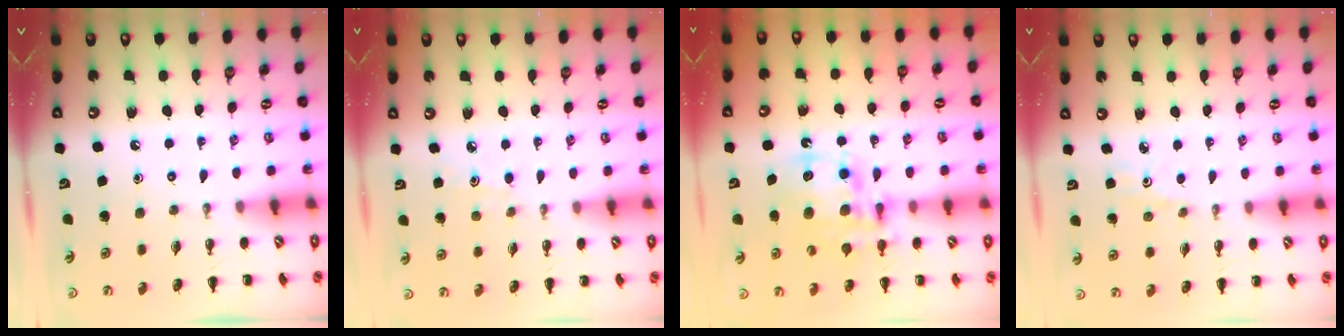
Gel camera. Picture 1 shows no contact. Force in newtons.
{"total": 3.4, "press": 3.1, "slide": 1.4}
{"total": 13.3, "press": 12.9, "slide": 3.4}
{"total": 2.0, "press": 1.9, "slide": 0.7}